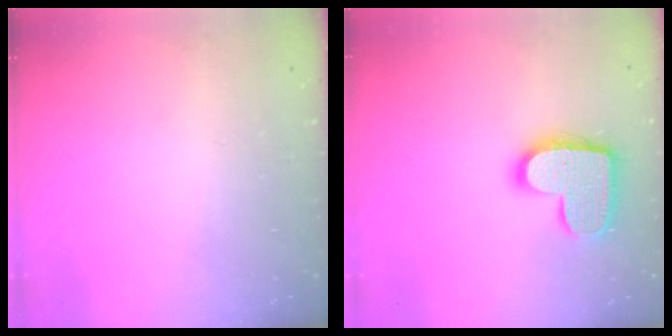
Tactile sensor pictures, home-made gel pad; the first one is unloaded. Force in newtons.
{"total": 14.5, "press": 14.5, "slide": 0.7}